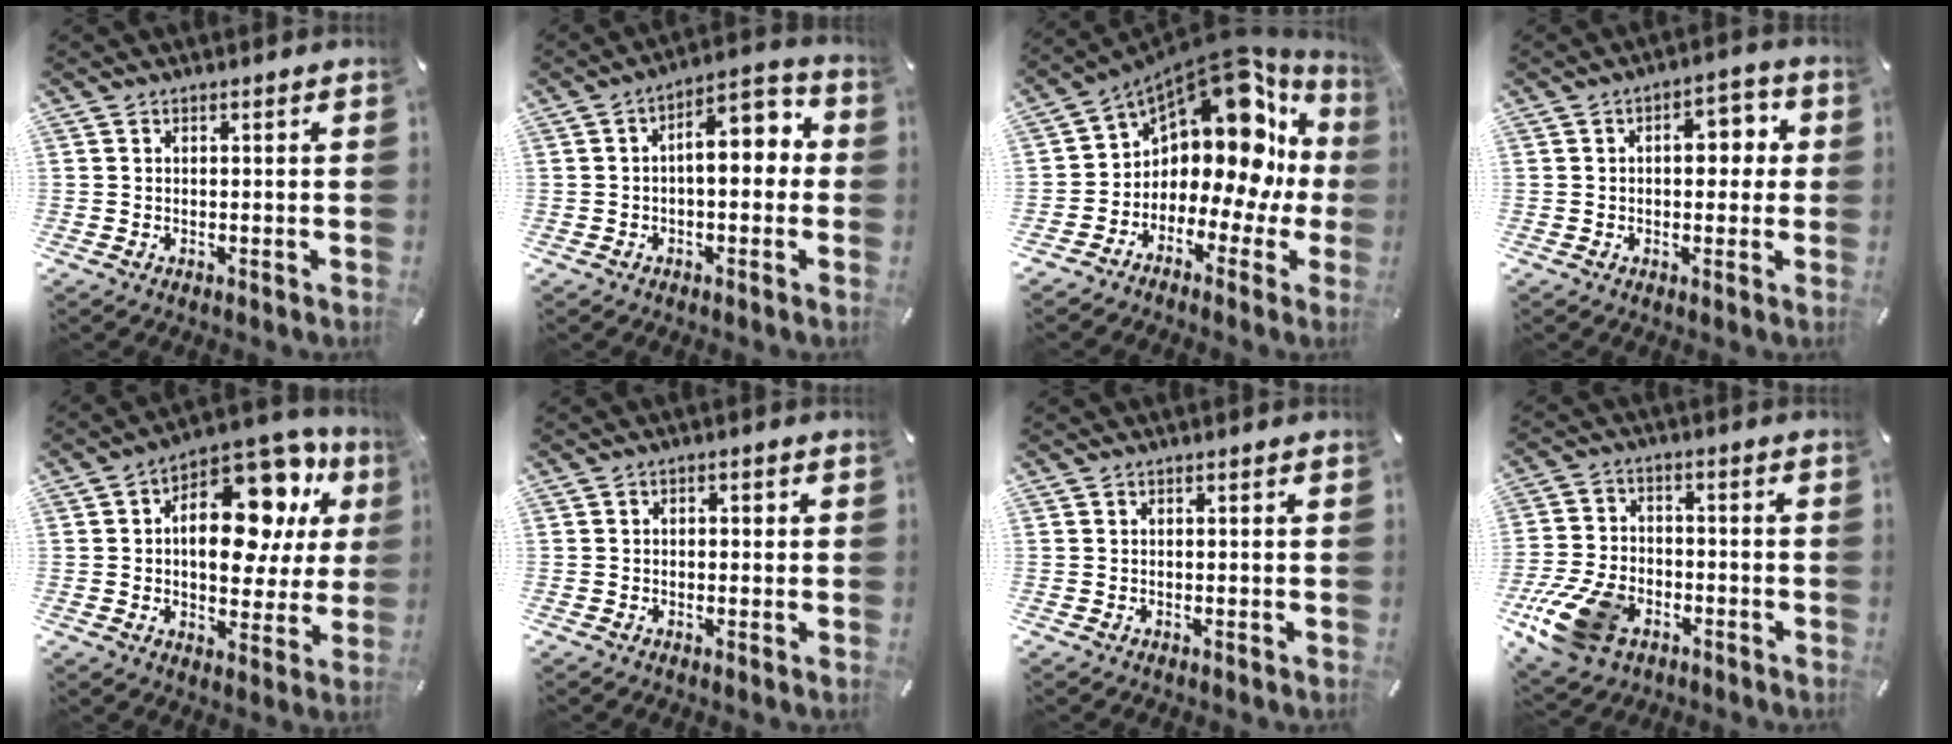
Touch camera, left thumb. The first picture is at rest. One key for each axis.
{"total": 9.7, "fx": 0.8, "fy": 4.7, "fz": 8.4, "tx": -0.116, "ty": -0.007, "tz": 0.006}
{"total": 15.1, "fx": 7.4, "fy": 8.5, "fz": 10.1, "tx": -0.171, "ty": -0.083, "tz": 0.112}
{"total": 7.3, "fx": 0.9, "fy": 4.3, "fz": 5.8, "tx": -0.067, "ty": -0.002, "tz": 0.003}
{"total": 20.4, "fx": 6.8, "fy": 12.1, "fz": 15.0, "tx": -0.196, "ty": -0.045, "tz": 0.113}
{"total": 1.7, "fx": -0.5, "fy": 1.3, "fz": 0.9, "tx": -0.016, "ty": 0.008, "tz": -0.012}
{"total": 0.0}
{"total": 14.3, "fx": -6.7, "fy": 9.4, "fz": 8.4, "tx": -0.177, "ty": 0.036, "tz": -0.117}